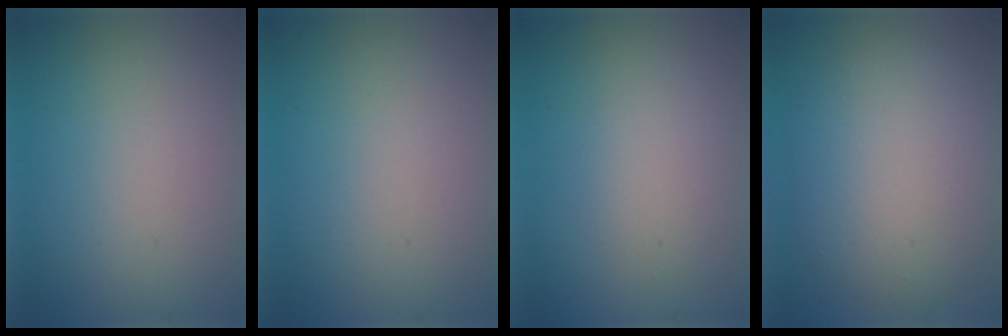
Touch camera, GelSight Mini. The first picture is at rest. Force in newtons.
{"total": 0.0}
{"total": 2.1, "press": 2.1, "slide": 0.0}
{"total": 8.4, "press": 8.4, "slide": 0.6}